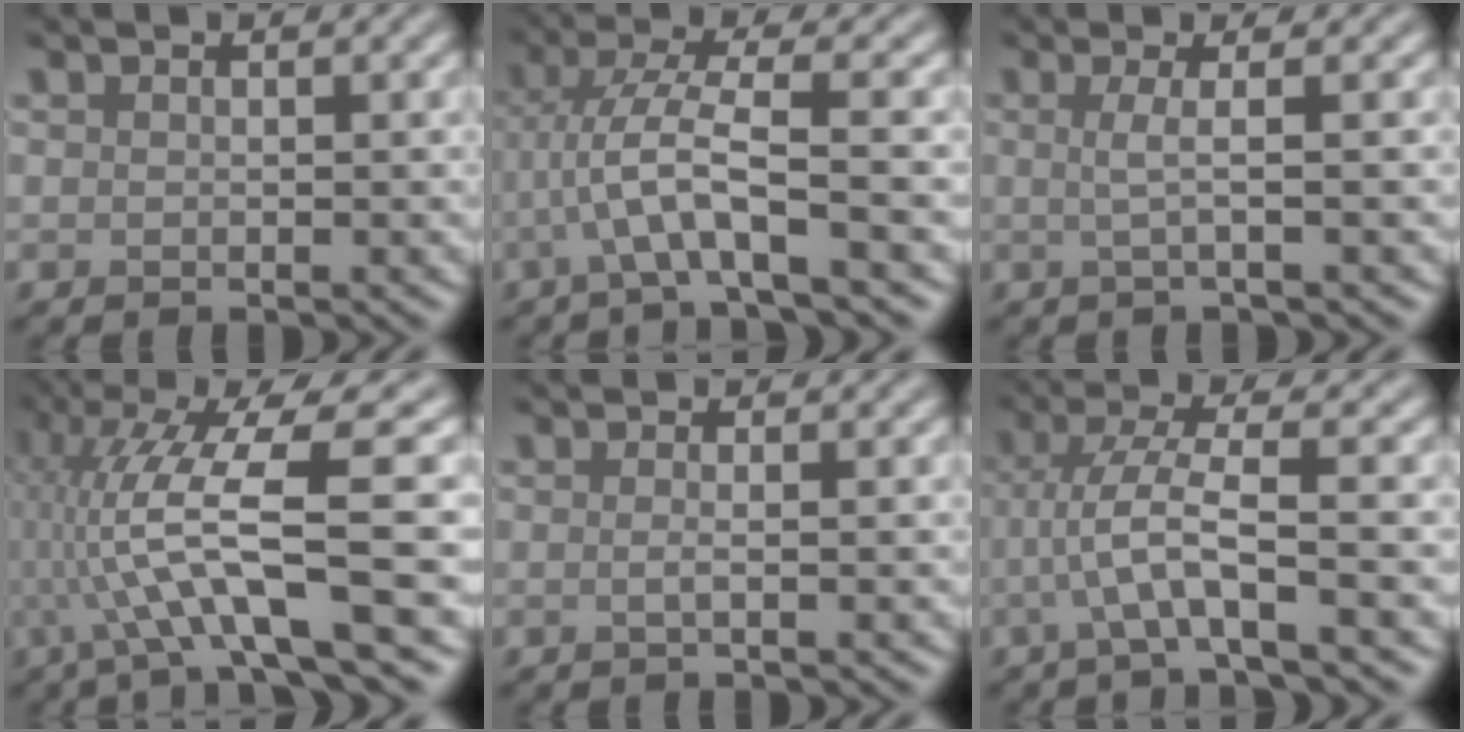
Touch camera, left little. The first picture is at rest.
{"total": 4.7, "force": [-1.7, 0.4, 4.4], "torque": [-0.091, 0.012, -0.035]}
{"total": 2.2, "force": [-0.4, 0.6, 2.1], "torque": [-0.037, 0.002, -0.016]}
{"total": 11.1, "force": [-0.7, 2.0, 10.9], "torque": [-0.192, 0.012, -0.008]}
{"total": 1.2, "force": [-0.4, 0.4, 1.0], "torque": [-0.014, -0.002, -0.015]}
{"total": 4.3, "force": [-1.4, 0.4, 4.0], "torque": [-0.080, 0.008, -0.028]}